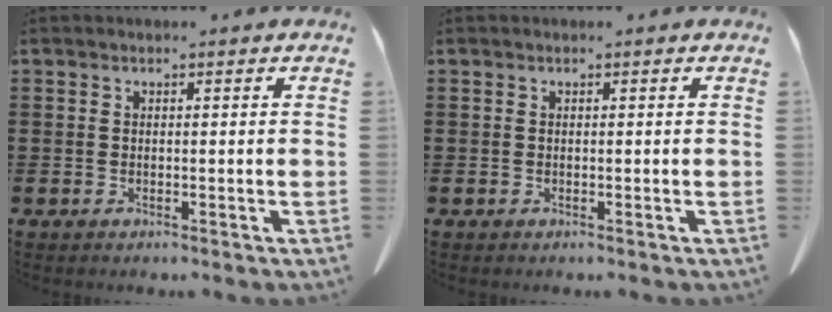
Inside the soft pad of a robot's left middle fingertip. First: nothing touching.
{"total": 0.0}